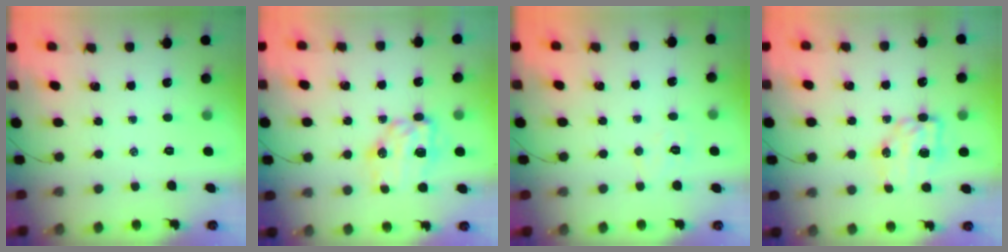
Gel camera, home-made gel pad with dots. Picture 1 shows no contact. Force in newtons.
{"total": 8.8, "press": 8.6, "slide": 1.6}
{"total": 5.3, "press": 5.2, "slide": 1.1}
{"total": 8.0, "press": 7.9, "slide": 0.8}